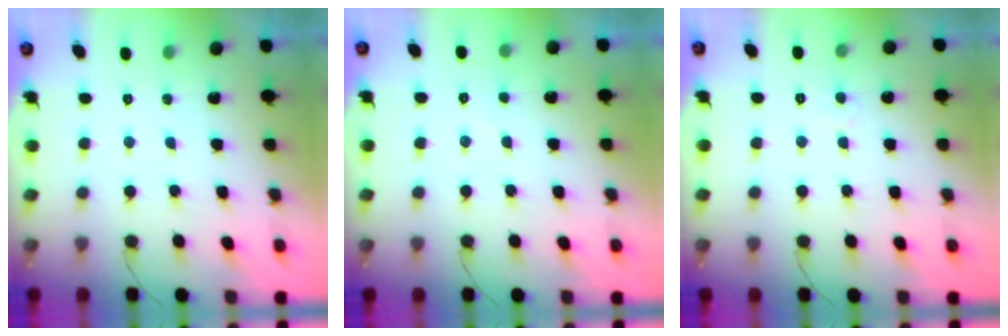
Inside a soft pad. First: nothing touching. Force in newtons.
{"total": 3.9, "press": 3.9, "slide": 0.3}
{"total": 3.7, "press": 3.7, "slide": 0.4}